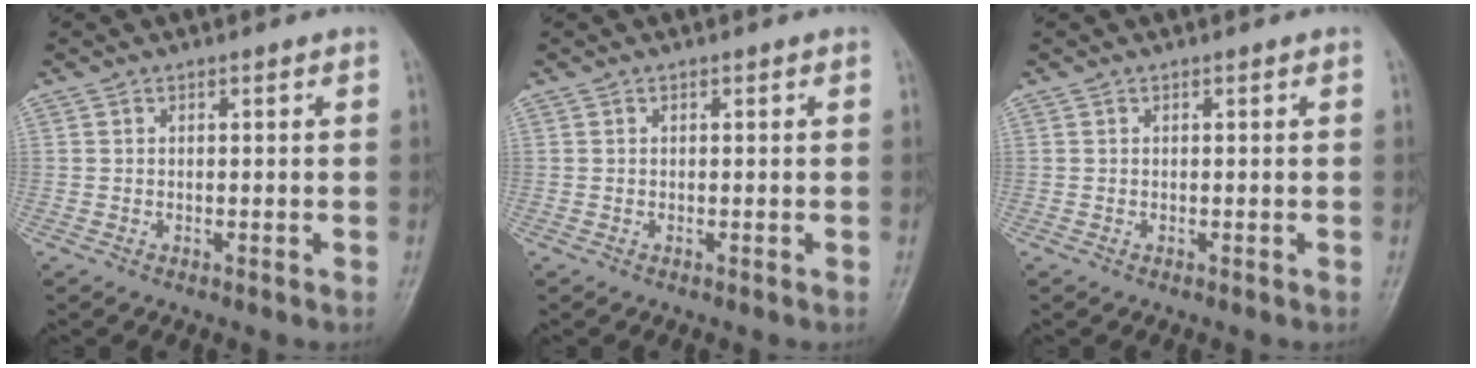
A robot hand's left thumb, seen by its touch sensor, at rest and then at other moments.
{"total": 0.0}
{"total": 0.0}